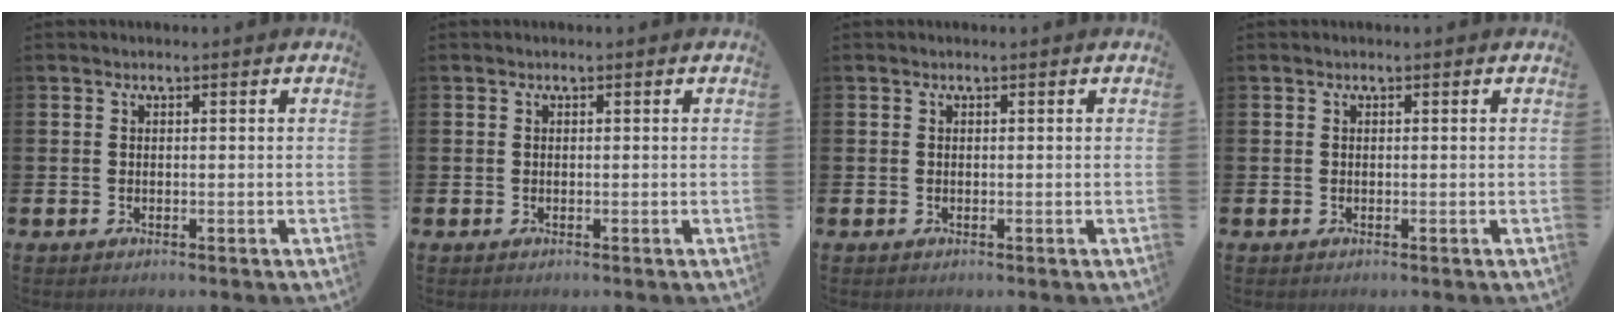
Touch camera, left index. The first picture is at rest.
{"total": 0.0}
{"total": 0.0}
{"total": 0.0}